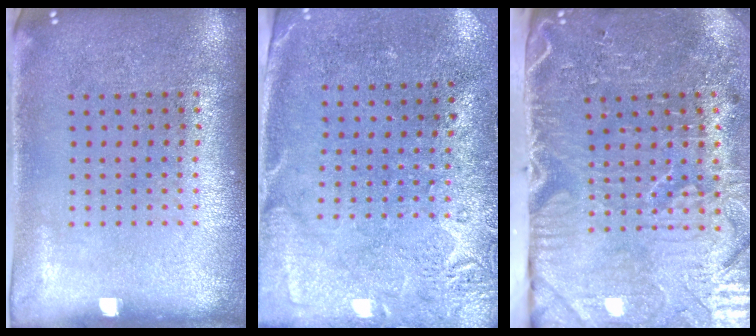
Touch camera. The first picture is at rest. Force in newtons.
{"total": 2.7, "press": 2.2, "slide": 1.7}
{"total": 5.2, "press": 4.3, "slide": 2.9}